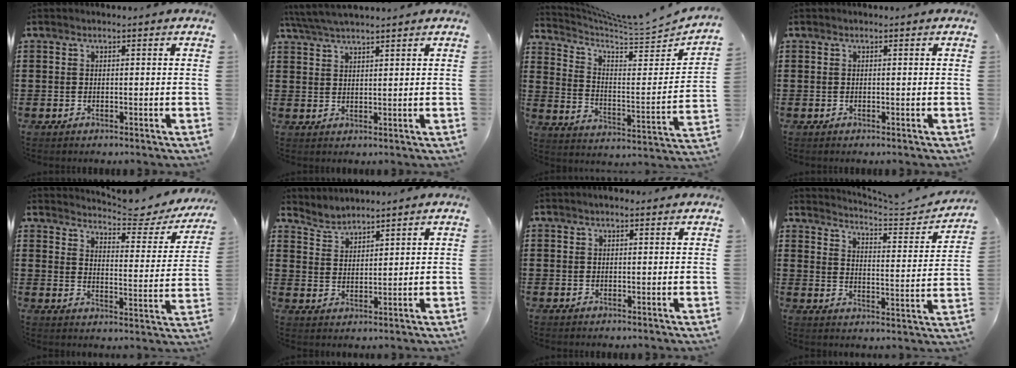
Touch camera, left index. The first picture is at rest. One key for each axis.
{"total": 4.0, "fx": 3.7, "fy": 0.0, "fz": 1.6, "tx": -0.041, "ty": -0.006, "tz": 0.069}
{"total": 5.0, "fx": 4.5, "fy": 0.2, "fz": 2.1, "tx": -0.064, "ty": -0.046, "tz": 0.070}
{"total": 0.0}
{"total": 5.0, "fx": 4.6, "fy": 0.2, "fz": 1.9, "tx": -0.037, "ty": -0.043, "tz": 0.069}
{"total": 3.1, "fx": 3.0, "fy": 0.4, "fz": -0.4, "tx": -0.005, "ty": -0.010, "tz": 0.056}
{"total": 0.8, "fx": 0.6, "fy": 0.3, "fz": 0.5, "tx": -0.010, "ty": 0.004, "tz": 0.010}
{"total": 3.4, "fx": 3.2, "fy": -0.2, "fz": 1.0, "tx": -0.033, "ty": -0.031, "tz": 0.044}